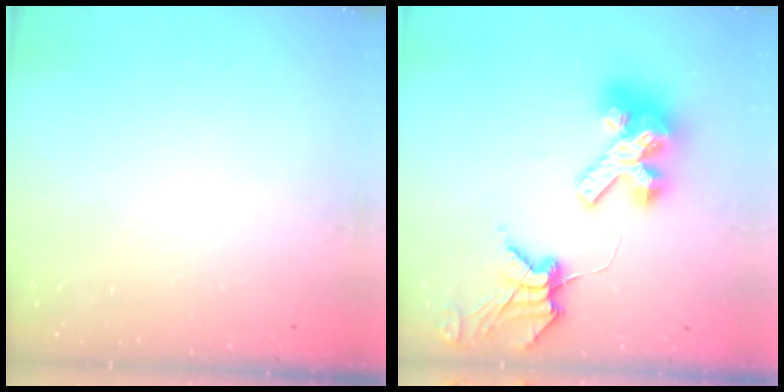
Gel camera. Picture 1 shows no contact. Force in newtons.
{"total": 14.1, "press": 14.0, "slide": 1.7}